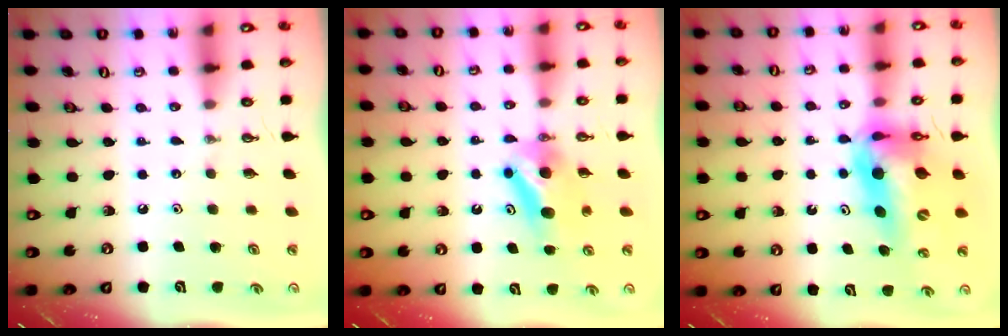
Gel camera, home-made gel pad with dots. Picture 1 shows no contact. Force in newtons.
{"total": 6.9, "press": 6.6, "slide": 1.9}
{"total": 15.5, "press": 15.0, "slide": 4.0}